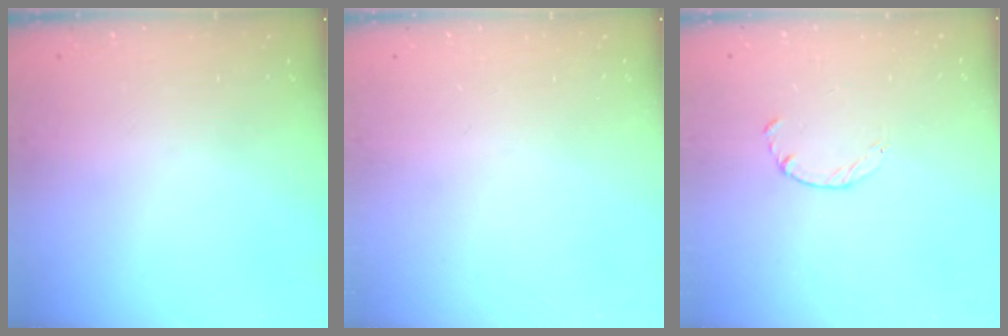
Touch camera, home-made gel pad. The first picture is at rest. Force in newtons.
{"total": 0.0}
{"total": 1.8, "press": 1.7, "slide": 0.3}